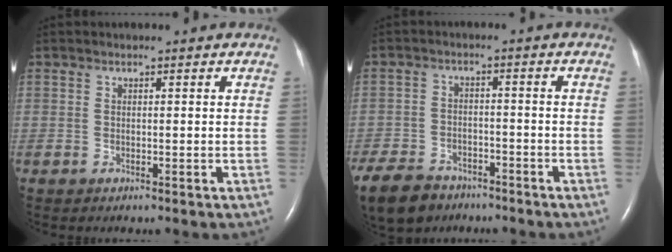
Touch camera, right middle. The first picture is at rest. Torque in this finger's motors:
{"motor_torque": [1.12, -0.97, 0.18, 0.05]}